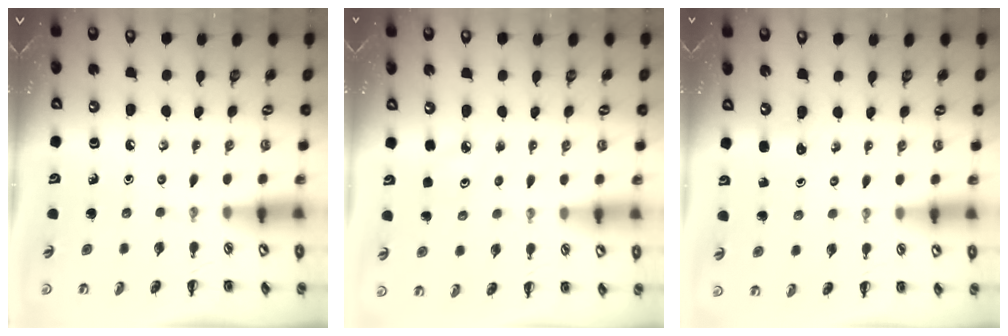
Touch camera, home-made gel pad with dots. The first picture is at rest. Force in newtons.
{"total": 3.5, "press": 3.3, "slide": 1.0}
{"total": 2.5, "press": 2.4, "slide": 0.8}